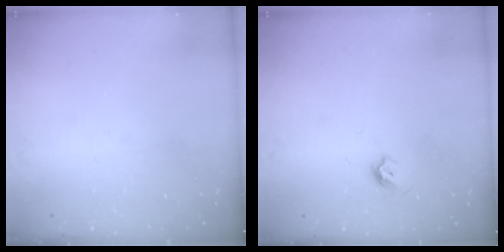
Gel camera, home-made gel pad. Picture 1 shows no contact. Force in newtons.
{"total": 4.0, "press": 3.9, "slide": 0.7}